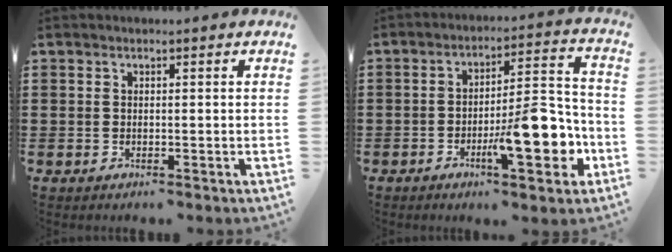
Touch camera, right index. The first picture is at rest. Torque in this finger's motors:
{"motor_torque": [2.14, 0.00, 0.48, 0.21]}